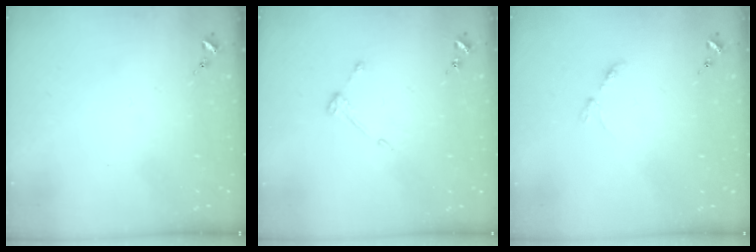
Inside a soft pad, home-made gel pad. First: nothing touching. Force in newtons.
{"total": 4.7, "press": 4.7, "slide": 0.6}
{"total": 2.8, "press": 2.8, "slide": 0.5}